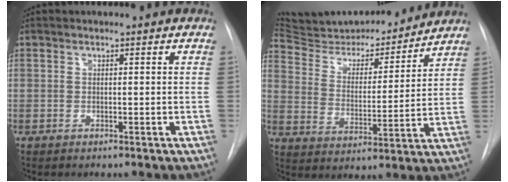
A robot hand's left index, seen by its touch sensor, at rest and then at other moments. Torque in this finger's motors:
{"motor_torque": [-0.45, -1.14, 0.05, 0.00]}